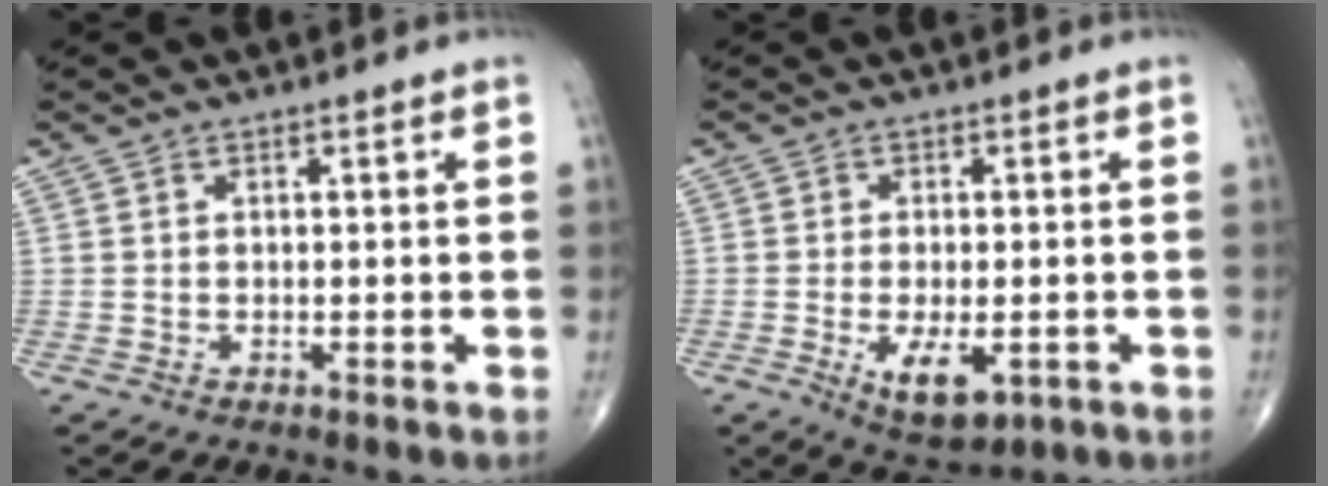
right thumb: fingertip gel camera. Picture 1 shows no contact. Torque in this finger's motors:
{"motor_torque": [-0.27, 0.14, 0.02, -0.11, 0.15]}